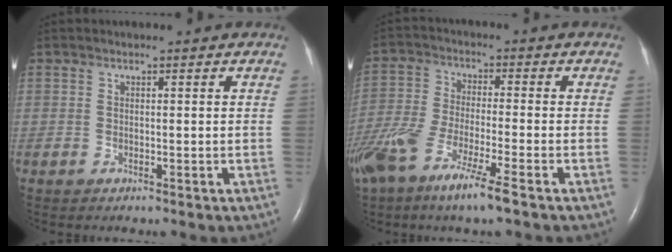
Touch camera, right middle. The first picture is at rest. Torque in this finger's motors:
{"motor_torque": [1.26, -0.88, 0.61, 0.21]}